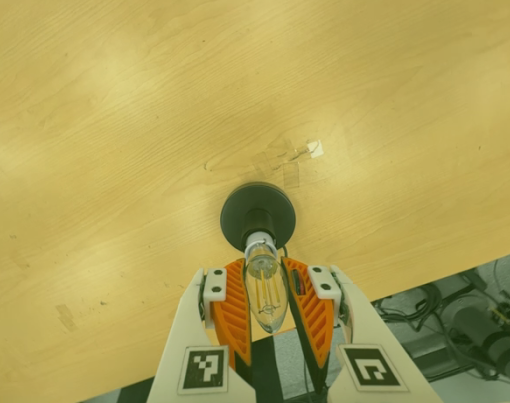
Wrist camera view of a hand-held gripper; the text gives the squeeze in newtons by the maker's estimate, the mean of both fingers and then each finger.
{"total": 13.9, "left": 13.6, "right": 14.3}